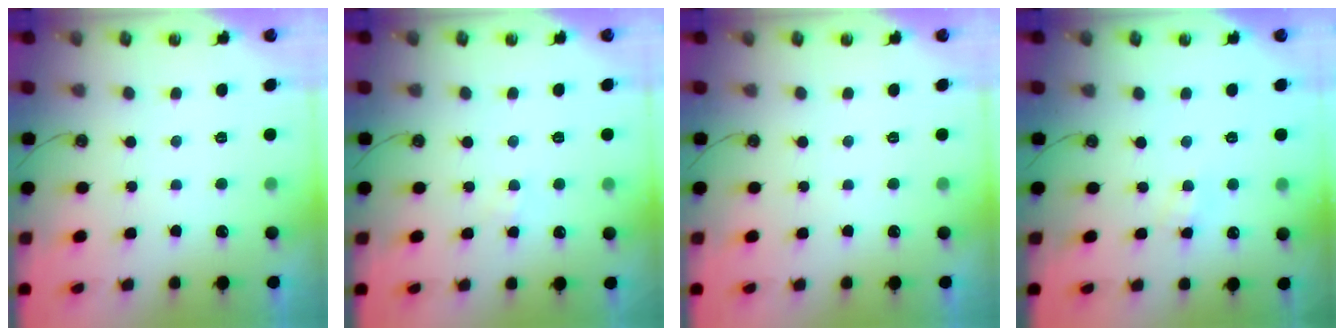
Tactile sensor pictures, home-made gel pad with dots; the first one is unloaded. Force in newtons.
{"total": 3.0, "press": 3.0, "slide": 0.4}
{"total": 0.0}
{"total": 4.3, "press": 4.2, "slide": 0.6}